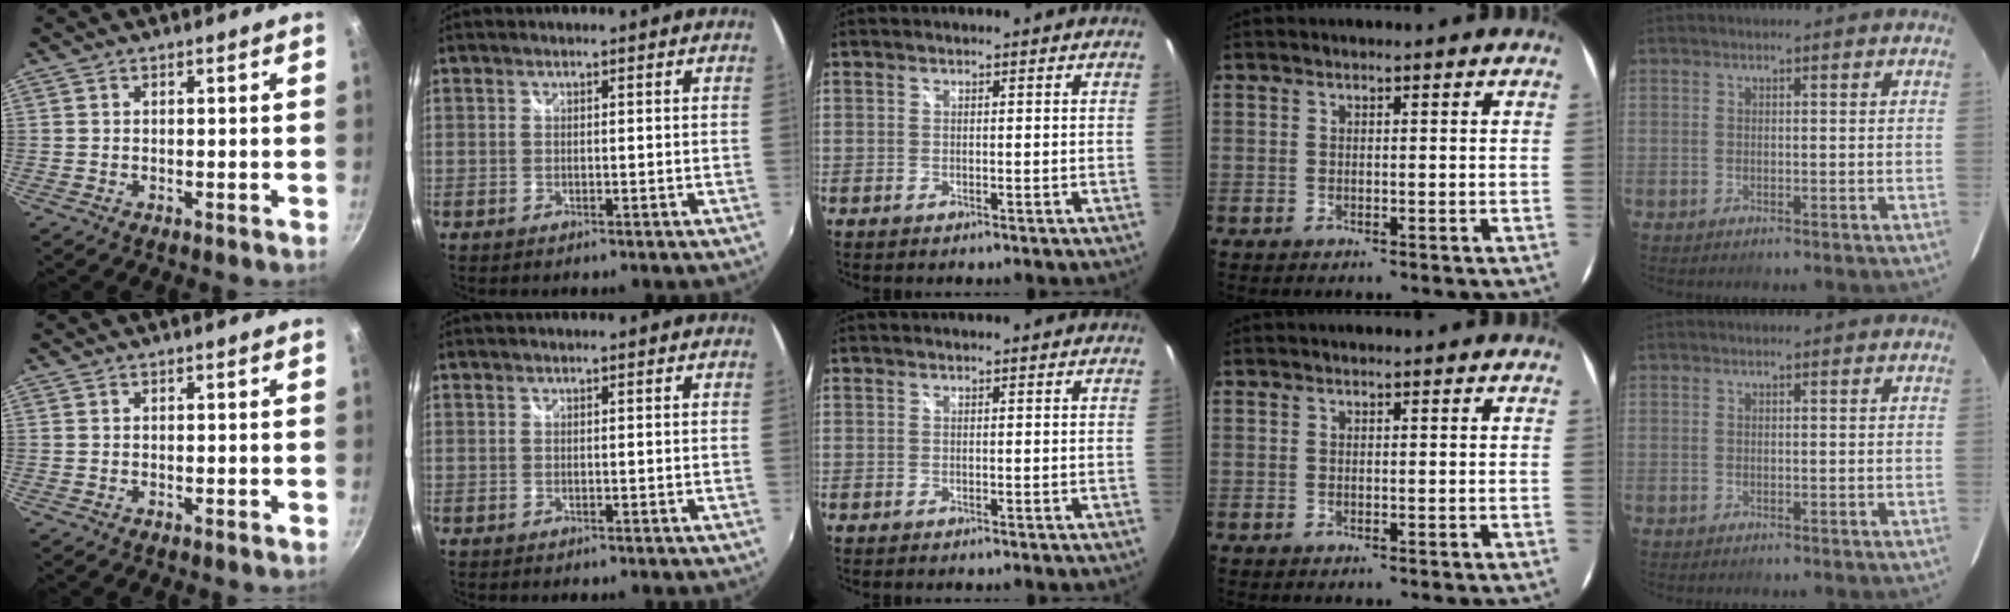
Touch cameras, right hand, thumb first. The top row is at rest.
{}